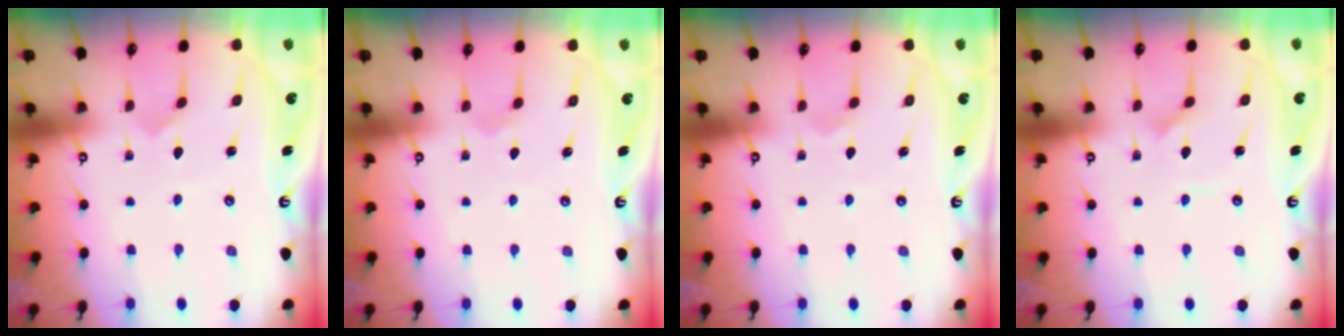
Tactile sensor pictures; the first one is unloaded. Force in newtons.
{"total": 1.6, "press": 1.6, "slide": 0.1}
{"total": 1.6, "press": 1.6, "slide": 0.3}
{"total": 2.1, "press": 2.1, "slide": 0.2}